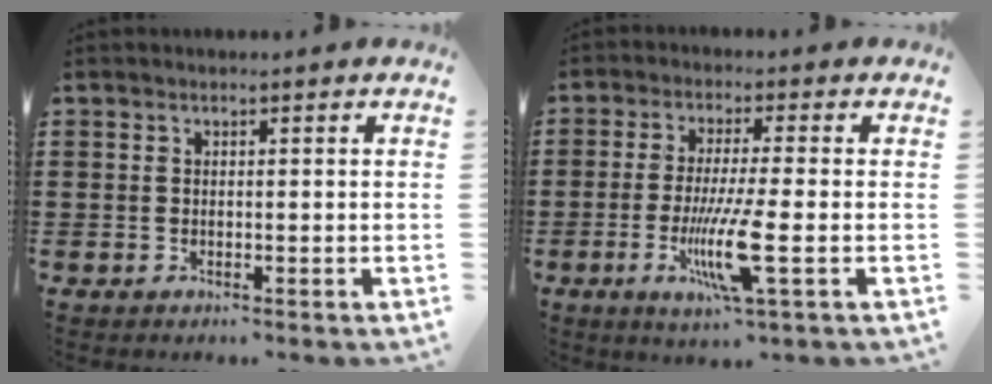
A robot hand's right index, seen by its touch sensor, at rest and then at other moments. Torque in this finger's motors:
{"motor_torque": [1.76, -0.38, 0.65, 0.13]}